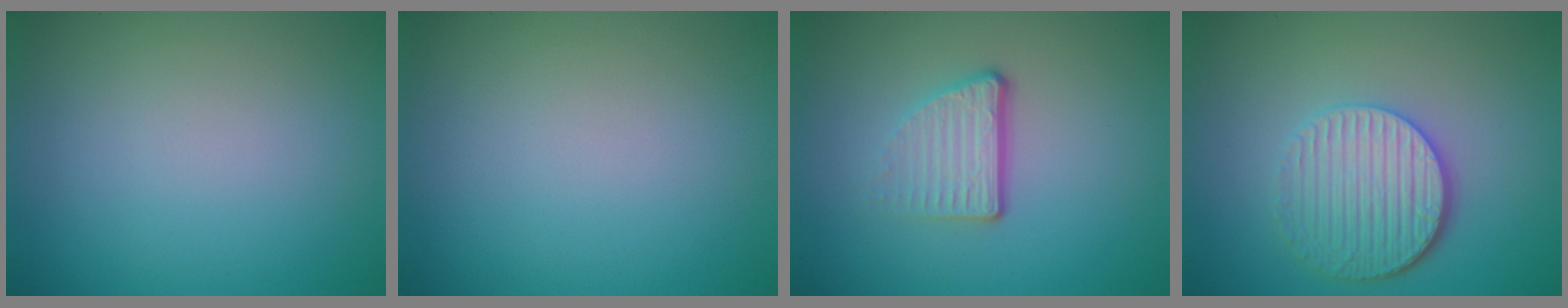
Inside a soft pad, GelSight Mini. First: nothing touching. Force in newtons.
{"total": 0.0}
{"total": 3.7, "press": 2.2, "slide": 3.0}
{"total": 4.8, "press": 3.9, "slide": 2.8}